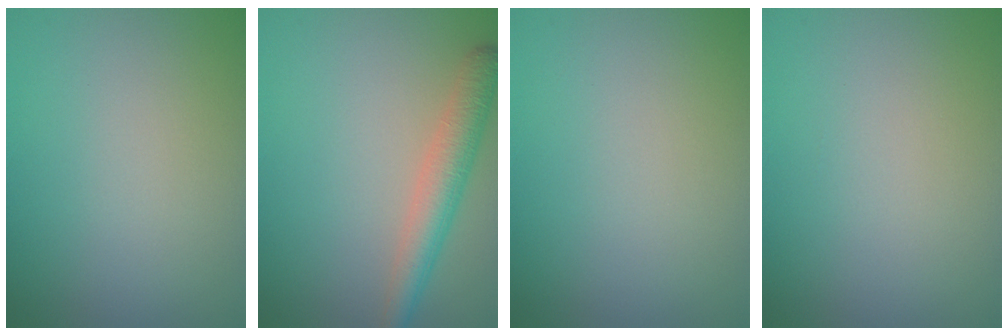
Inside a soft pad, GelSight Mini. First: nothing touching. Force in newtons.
{"total": 3.8, "press": 3.8, "slide": 0.1}
{"total": 0.0}
{"total": 0.0}